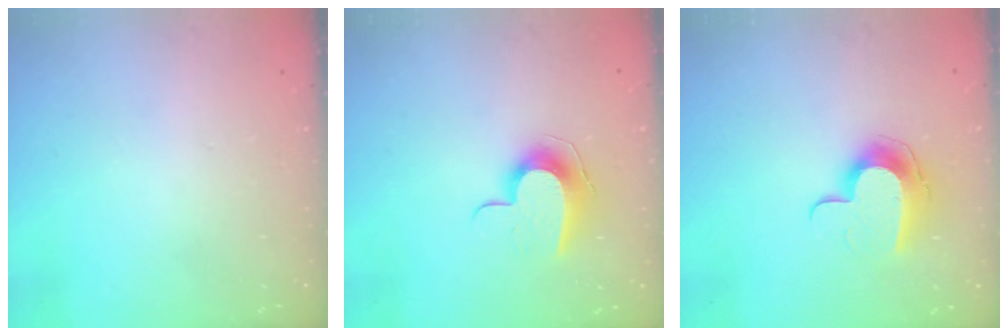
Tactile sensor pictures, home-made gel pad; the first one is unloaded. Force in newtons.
{"total": 9.9, "press": 9.9, "slide": 0.3}
{"total": 10.7, "press": 10.7, "slide": 0.5}